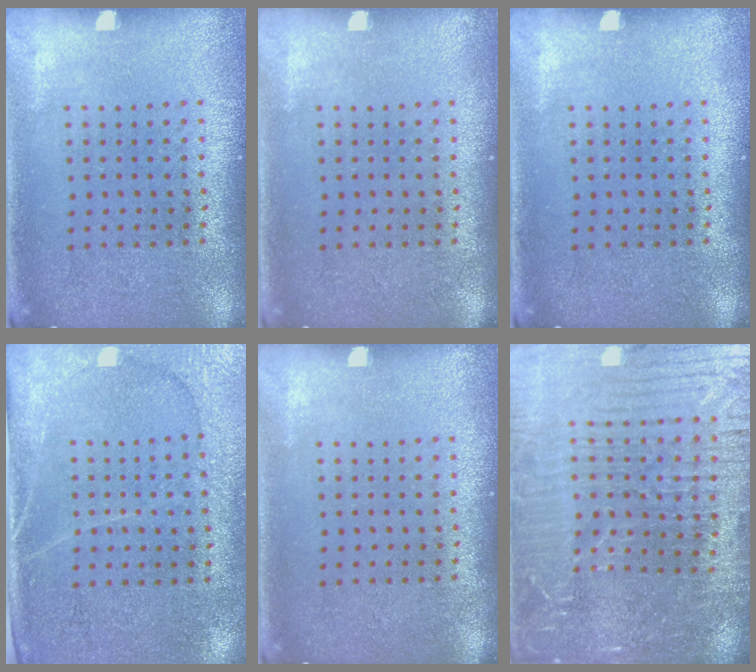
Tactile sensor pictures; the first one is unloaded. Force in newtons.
{"total": 0.0}
{"total": 0.0}
{"total": 3.0, "press": 2.7, "slide": 1.3}
{"total": 0.0}
{"total": 4.9, "press": 4.6, "slide": 1.7}